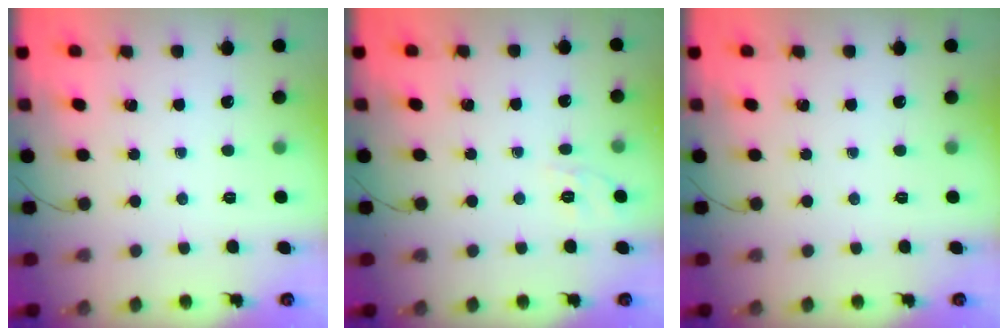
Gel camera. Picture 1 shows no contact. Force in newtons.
{"total": 1.7, "press": 0.5, "slide": 1.6}
{"total": 0.0}